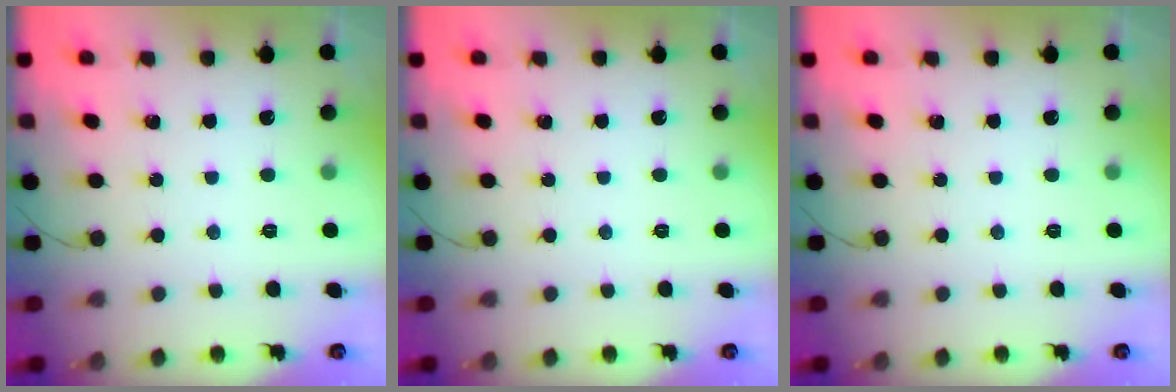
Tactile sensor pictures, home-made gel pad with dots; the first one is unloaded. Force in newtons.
{"total": 0.0}
{"total": 0.0}